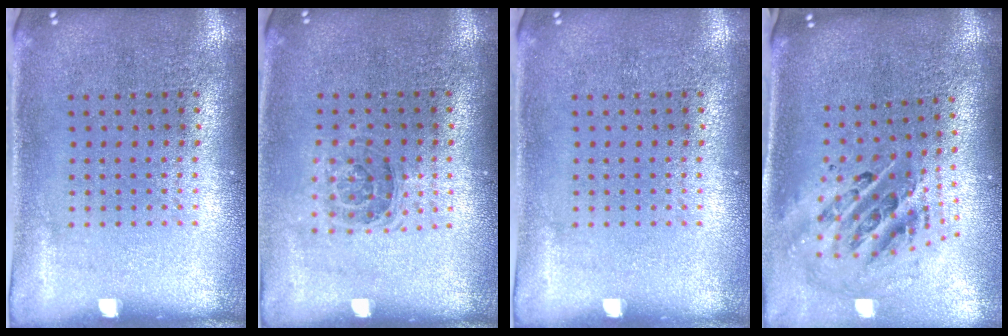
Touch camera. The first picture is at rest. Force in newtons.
{"total": 1.1, "press": 1.0, "slide": 0.6}
{"total": 0.0}
{"total": 1.9, "press": 1.5, "slide": 1.2}